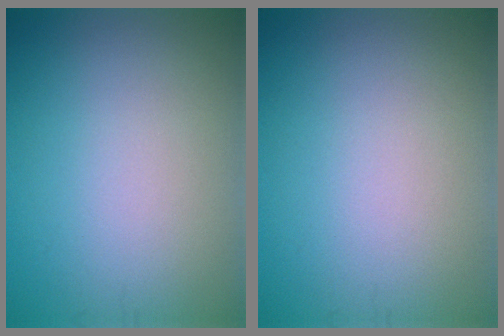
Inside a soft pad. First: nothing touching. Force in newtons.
{"total": 0.0}